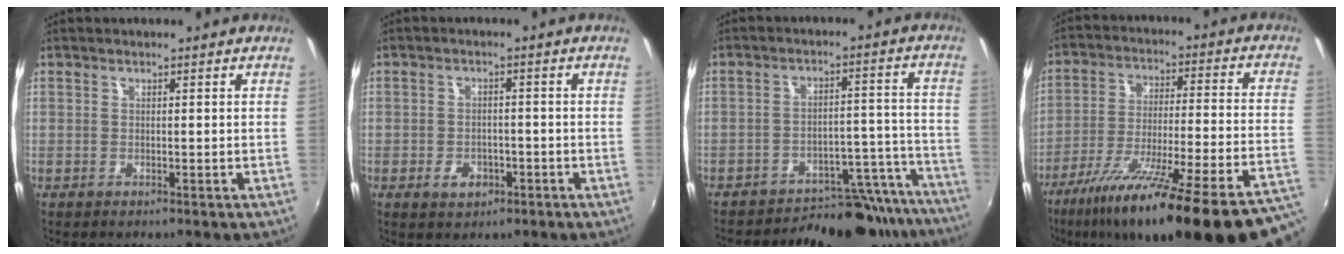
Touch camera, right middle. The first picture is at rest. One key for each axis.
{"total": 4.1, "fx": -2.0, "fy": 2.9, "fz": 2.0, "tx": -0.042, "ty": -0.001, "tz": -0.026}
{"total": 19.9, "fx": -18.3, "fy": 6.0, "fz": 4.9, "tx": -0.045, "ty": 0.047, "tz": -0.225}
{"total": 32.0, "fx": -24.2, "fy": 2.8, "fz": 20.8, "tx": -0.297, "ty": -0.090, "tz": -0.352}